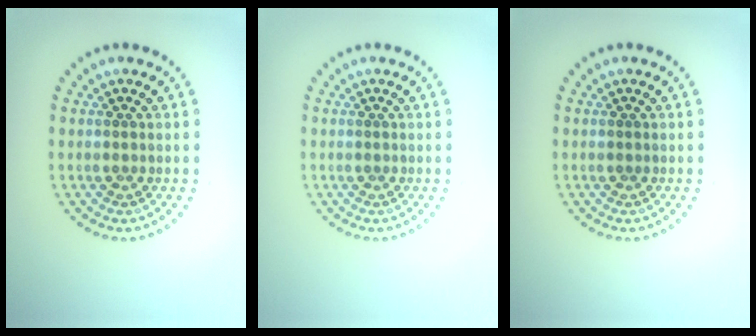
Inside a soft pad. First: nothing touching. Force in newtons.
{"total": 0.0}
{"total": 0.0}